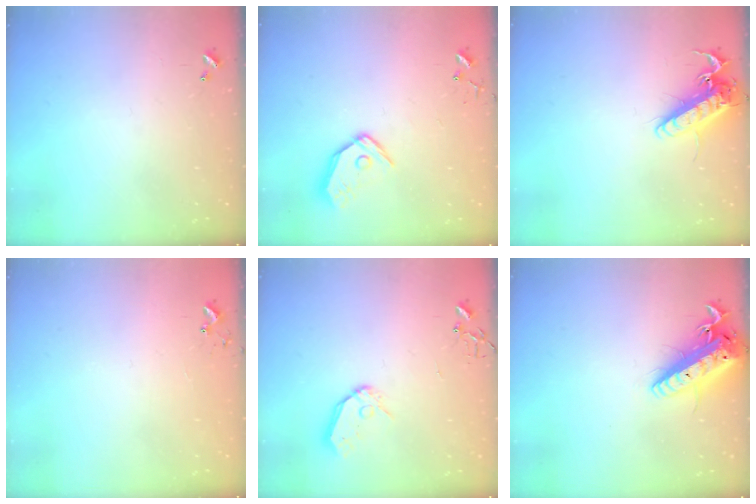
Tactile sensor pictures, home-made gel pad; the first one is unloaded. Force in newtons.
{"total": 11.1, "press": 11.0, "slide": 1.7}
{"total": 13.4, "press": 13.2, "slide": 2.5}
{"total": 5.5, "press": 5.4, "slide": 0.4}
{"total": 9.2, "press": 9.1, "slide": 0.9}
{"total": 16.9, "press": 16.6, "slide": 3.2}